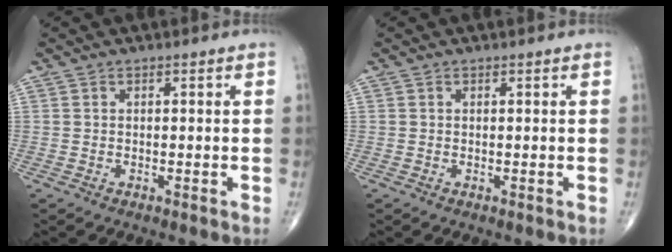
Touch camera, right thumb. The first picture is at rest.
{"total": 0.0}